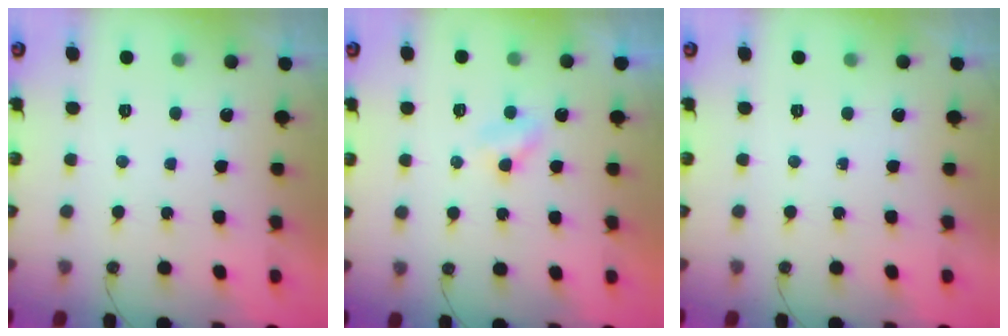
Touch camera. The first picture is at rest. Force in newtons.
{"total": 4.4, "press": 2.8, "slide": 3.4}
{"total": 0.0}